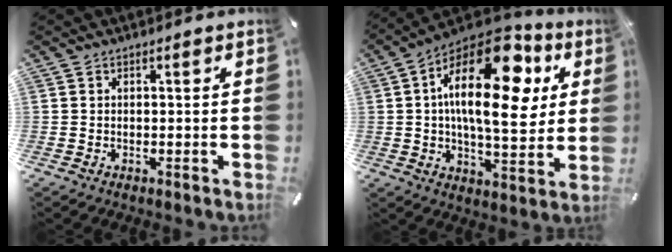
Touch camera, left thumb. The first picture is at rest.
{"total": 24.5, "force": [7.5, 11.8, 20.0], "torque": [-0.349, -0.043, 0.117]}